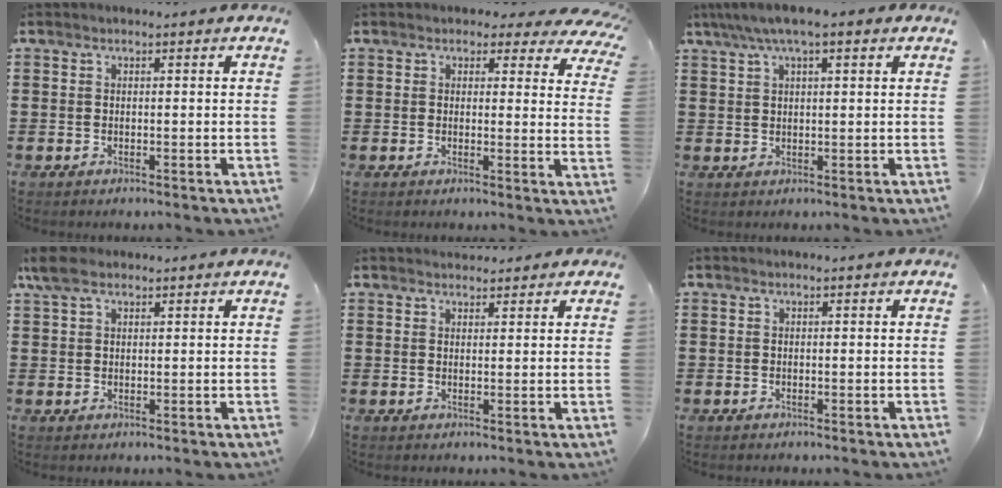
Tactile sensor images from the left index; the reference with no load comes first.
{"total": 3.0, "force": [2.3, 1.3, 1.2], "torque": [-0.021, -0.008, 0.038]}
{"total": 5.0, "force": [3.0, 1.1, 3.9], "torque": [-0.080, 0.007, 0.051]}
{"total": 4.3, "force": [2.3, 2.1, 3.0], "torque": [-0.078, 0.004, 0.039]}
{"total": 2.0, "force": [1.8, 0.7, 0.1], "torque": [0.002, 0.000, 0.034]}
{"total": 0.0}